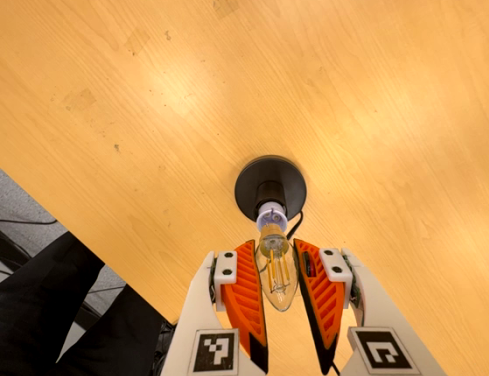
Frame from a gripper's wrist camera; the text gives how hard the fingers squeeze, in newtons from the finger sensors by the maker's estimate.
{"total": 10.5, "left": 9.9, "right": 11.2}